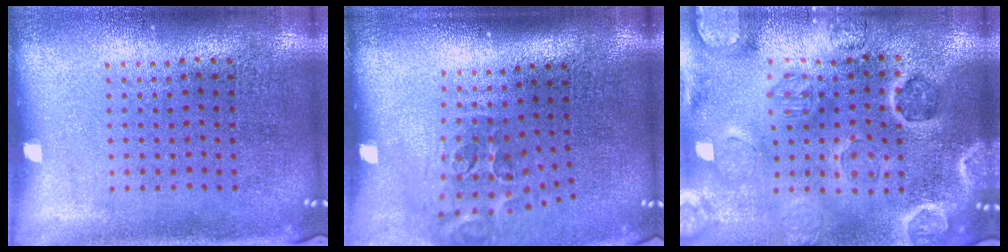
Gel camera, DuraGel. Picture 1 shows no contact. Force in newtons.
{"total": 2.0, "press": 1.2, "slide": 1.6}
{"total": 2.7, "press": 2.7, "slide": 0.2}